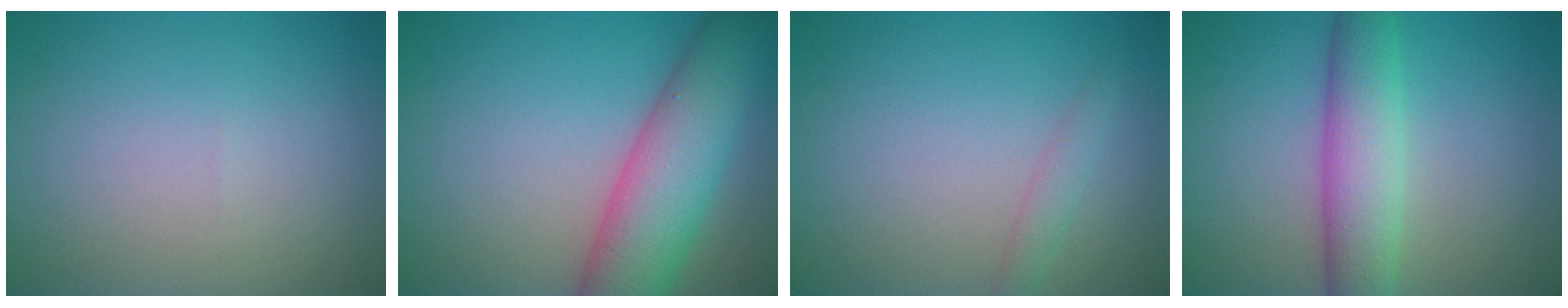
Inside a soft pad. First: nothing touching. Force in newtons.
{"total": 9.0, "press": 9.0, "slide": 0.3}
{"total": 1.3, "press": 1.3, "slide": 0.1}
{"total": 5.6, "press": 5.6, "slide": 0.1}